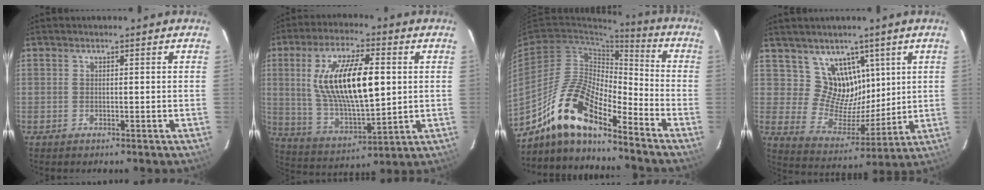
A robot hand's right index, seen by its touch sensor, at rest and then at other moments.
{"total": 18.7, "force": [3.3, 7.0, 17.0], "torque": [-0.321, 0.003, 0.072]}
{"total": 15.6, "force": [-11.6, 4.3, 9.6], "torque": [-0.184, -0.002, -0.225]}
{"total": 11.0, "force": [6.1, 8.5, 3.4], "torque": [-0.052, -0.009, 0.124]}